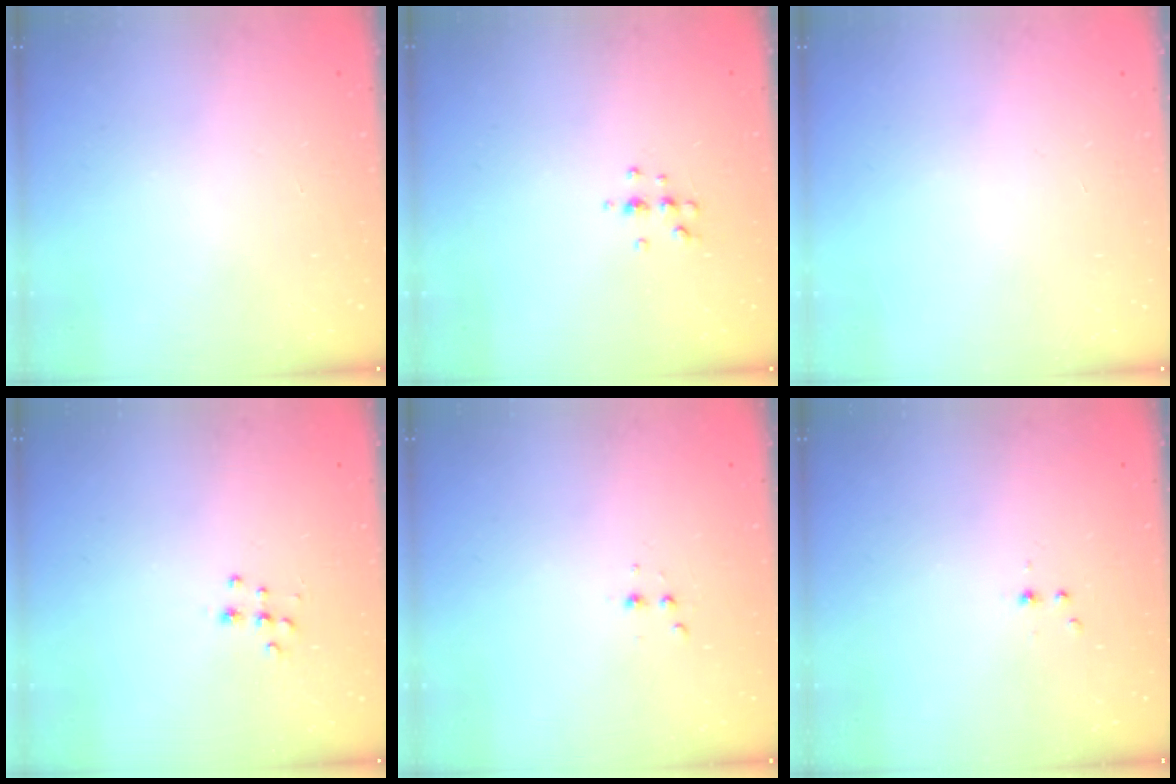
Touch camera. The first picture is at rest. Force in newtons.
{"total": 5.2, "press": 5.0, "slide": 1.1}
{"total": 0.0}
{"total": 6.8, "press": 6.8, "slide": 0.5}
{"total": 2.5, "press": 2.4, "slide": 0.5}
{"total": 2.2, "press": 1.9, "slide": 1.2}